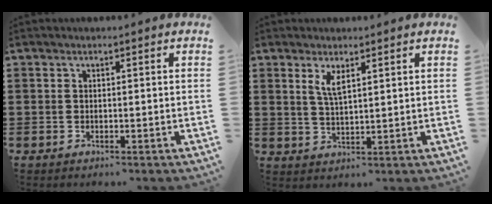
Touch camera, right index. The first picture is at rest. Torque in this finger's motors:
{"motor_torque": [0.02, 0.01, 0.21, 0.08]}